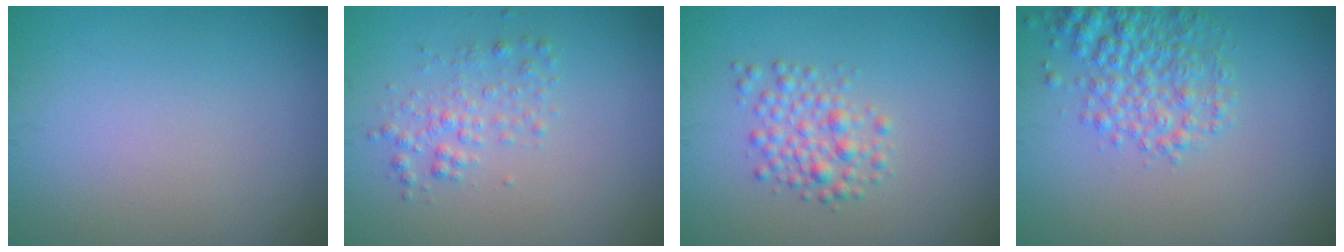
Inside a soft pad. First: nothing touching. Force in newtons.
{"total": 2.0, "press": 2.0, "slide": 0.1}
{"total": 2.5, "press": 2.5, "slide": 0.1}
{"total": 4.0, "press": 4.0, "slide": 0.2}